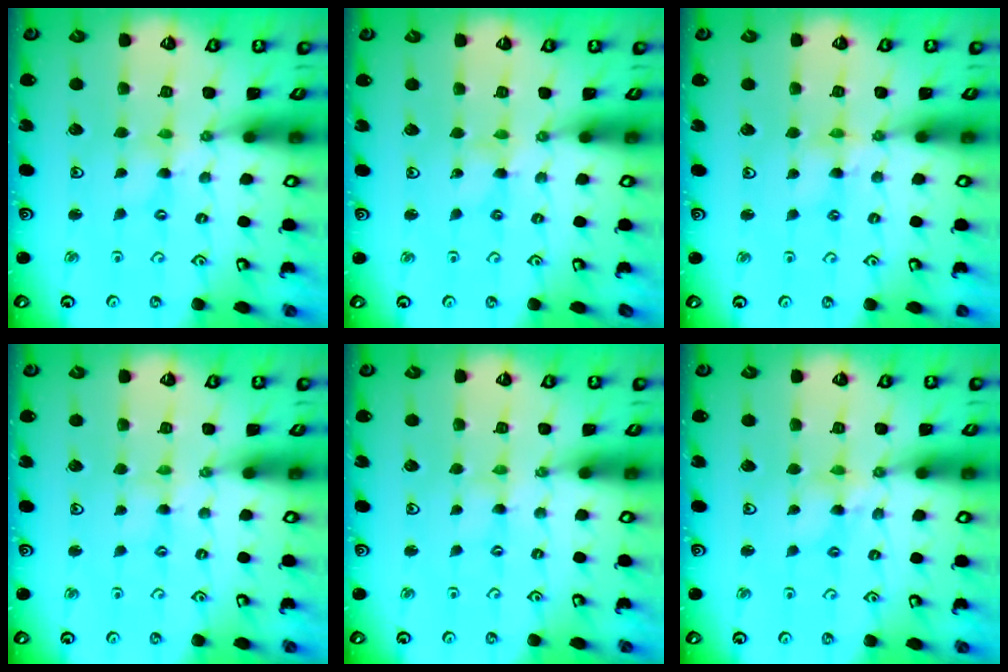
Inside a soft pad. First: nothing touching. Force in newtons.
{"total": 0.0}
{"total": 2.5, "press": 2.5, "slide": 0.2}
{"total": 1.5, "press": 1.5, "slide": 0.3}
{"total": 0.5, "press": 0.5, "slide": 0.1}
{"total": 4.0, "press": 4.0, "slide": 0.3}